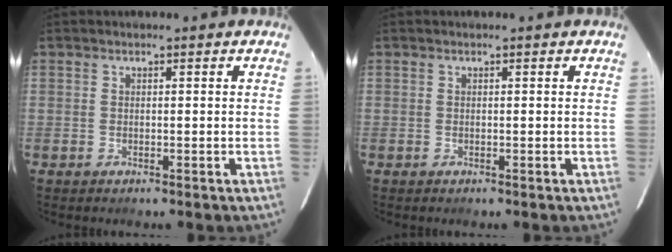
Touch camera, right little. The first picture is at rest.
{"total": 0.0}